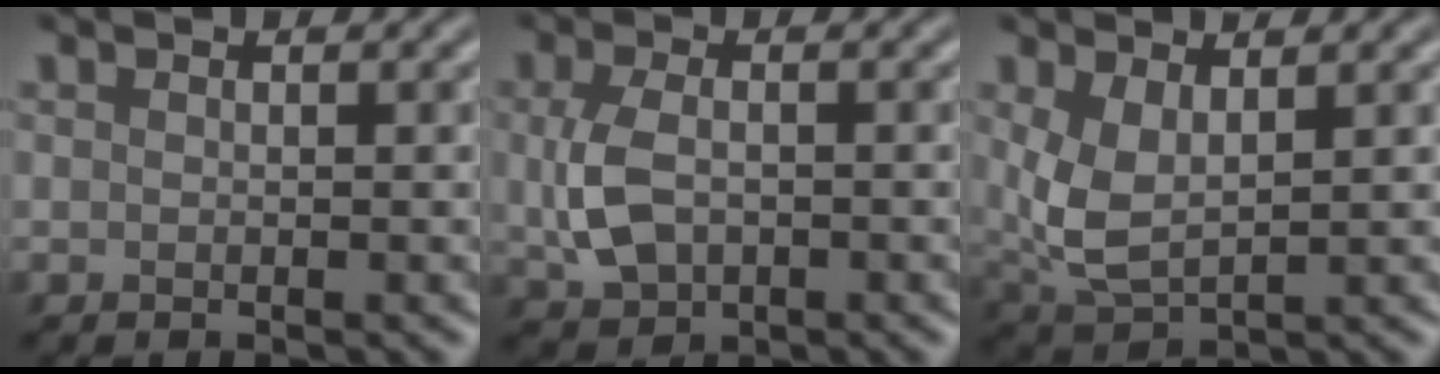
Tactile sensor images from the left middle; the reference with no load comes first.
{"total": 4.0, "force": [-0.1, 2.7, 3.0], "torque": [-0.071, -0.003, -0.001]}
{"total": 3.8, "force": [1.3, 1.9, 3.0], "torque": [-0.078, -0.006, 0.031]}